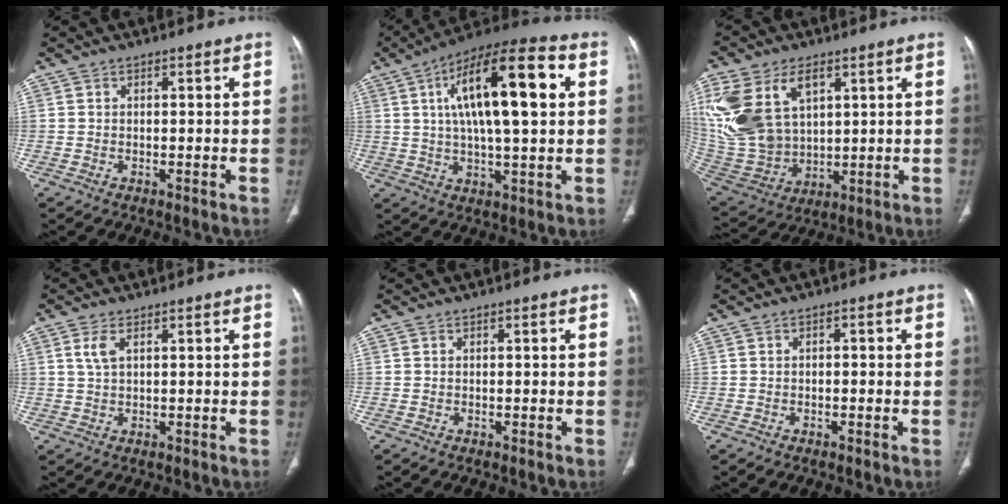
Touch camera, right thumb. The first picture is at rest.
{"total": 20.5, "force": [4.8, 6.5, 18.8], "torque": [-0.302, 0.015, 0.072]}
{"total": 21.8, "force": [7.7, 14.2, 14.6], "torque": [-0.323, -0.010, 0.167]}
{"total": 2.9, "force": [1.3, 1.2, 2.3], "torque": [-0.058, 0.005, 0.033]}
{"total": 0.0}
{"total": 1.2, "force": [0.0, 0.7, 1.0], "torque": [-0.010, 0.004, -0.004]}